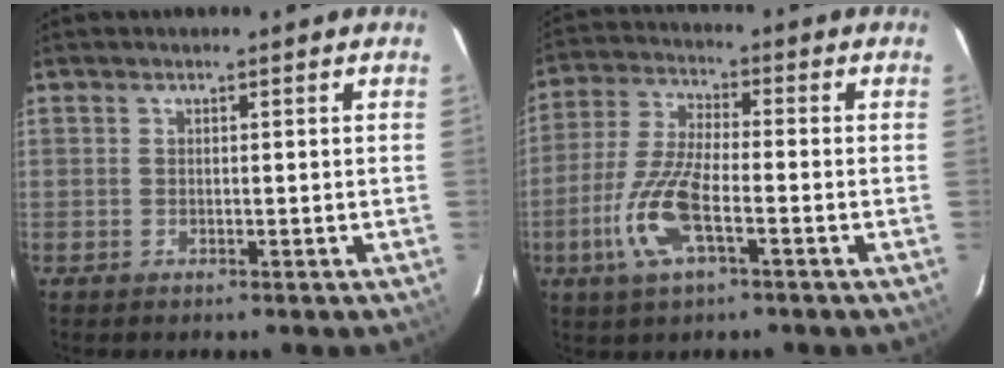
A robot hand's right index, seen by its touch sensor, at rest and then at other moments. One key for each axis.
{"total": 11.6, "fx": -4.5, "fy": 3.7, "fz": 10.0, "tx": -0.222, "ty": -0.004, "tz": -0.090}